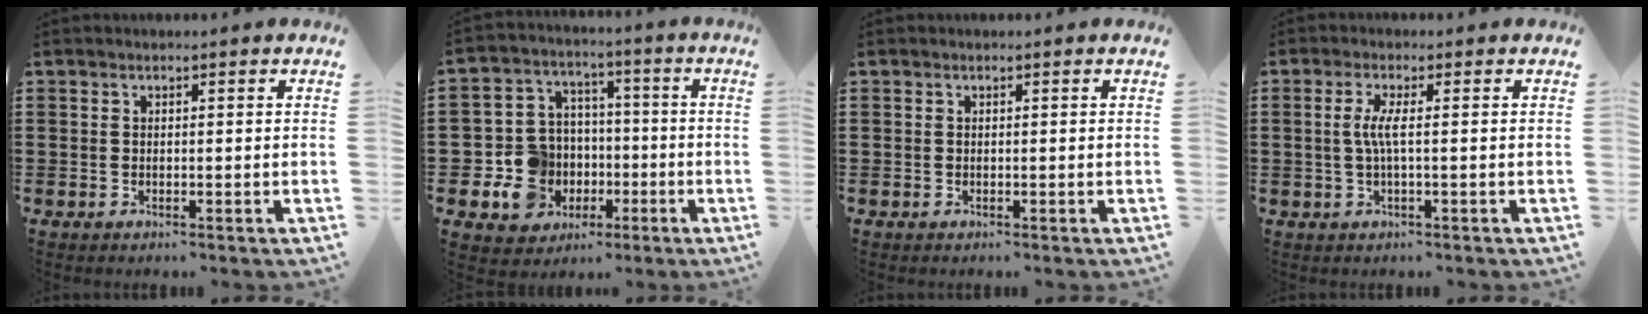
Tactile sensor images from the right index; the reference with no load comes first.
{"total": 10.1, "force": [-2.3, 9.4, 3.1], "torque": [-0.116, 0.013, -0.032]}
{"total": 0.0}
{"total": 3.4, "force": [-0.1, 0.1, 3.4], "torque": [-0.078, -0.009, -0.010]}